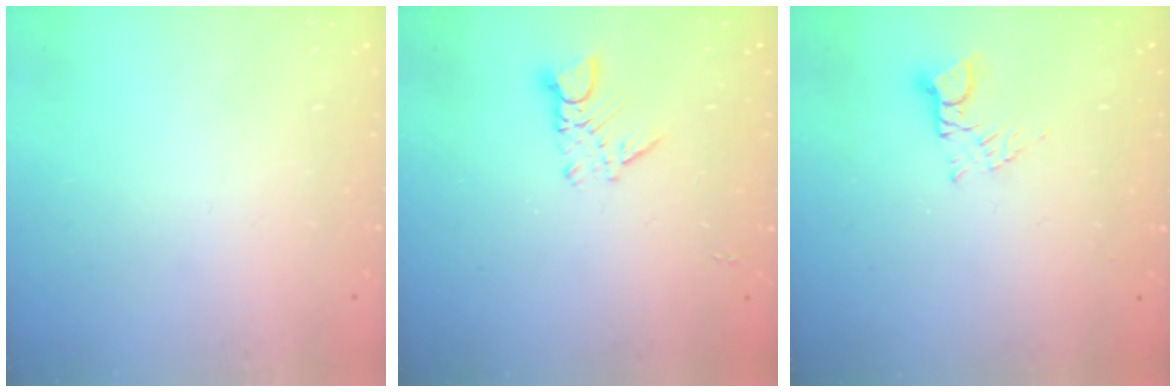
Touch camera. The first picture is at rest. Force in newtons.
{"total": 3.3, "press": 3.3, "slide": 0.3}
{"total": 3.0, "press": 3.0, "slide": 0.4}